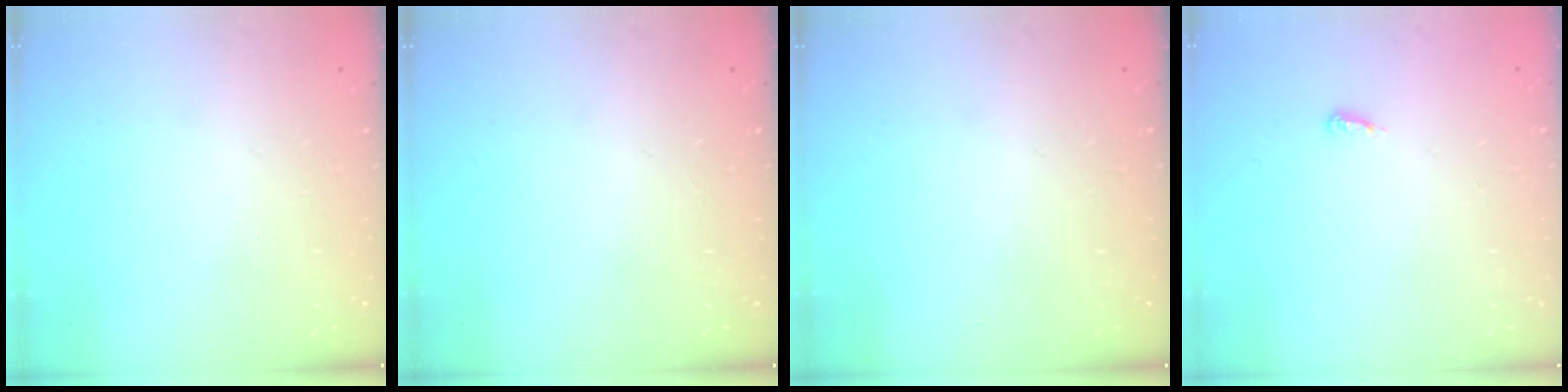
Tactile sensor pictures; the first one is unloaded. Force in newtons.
{"total": 0.0}
{"total": 0.0}
{"total": 3.7, "press": 3.7, "slide": 0.2}